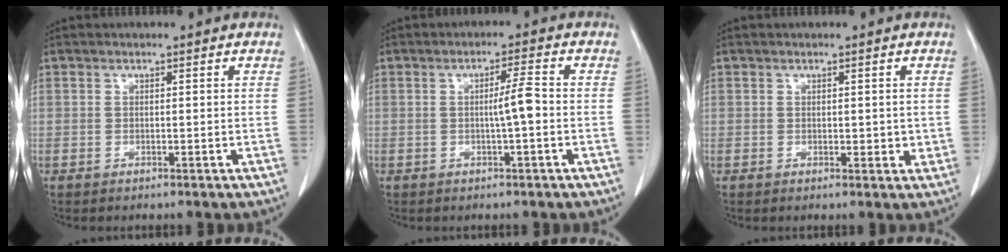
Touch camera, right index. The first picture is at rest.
{"total": 3.7, "force": [-0.4, -0.1, 3.6], "torque": [-0.060, 0.002, -0.007]}
{"total": 1.9, "force": [0.3, 1.3, 1.3], "torque": [-0.011, -0.003, 0.007]}